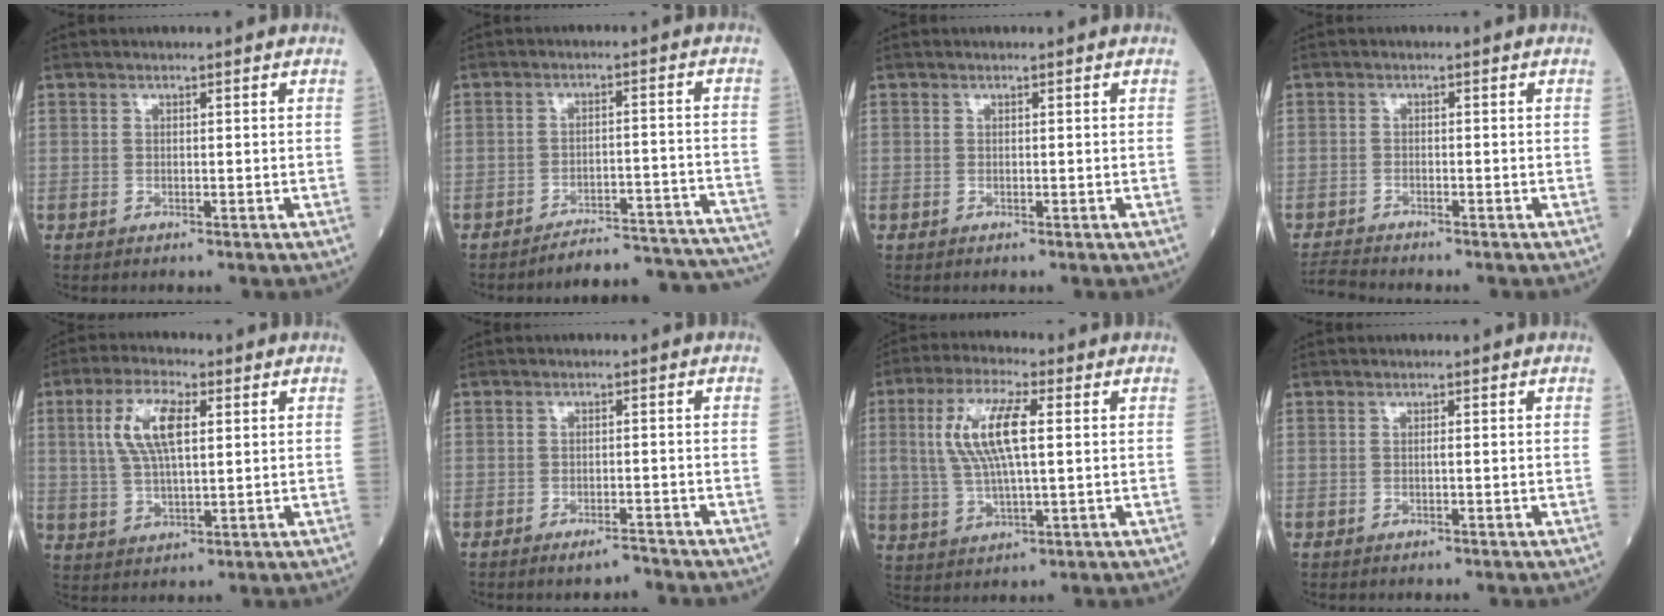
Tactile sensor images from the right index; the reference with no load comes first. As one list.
[{"total": 18.4, "force": [-18.1, 1.0, 3.0], "torque": [0.008, 0.018, -0.220]}, {"total": 0.0}, {"total": 2.8, "force": [-2.8, -0.1, -0.1], "torque": [0.000, -0.016, -0.052]}, {"total": 8.7, "force": [2.6, 2.8, 7.9], "torque": [-0.167, 0.012, 0.051]}, {"total": 2.3, "force": [-2.1, 0.3, 1.0], "torque": [-0.016, -0.002, -0.032]}, {"total": 10.5, "force": [2.0, 2.6, 10.0], "torque": [-0.215, 0.011, 0.041]}, {"total": 0.0}]